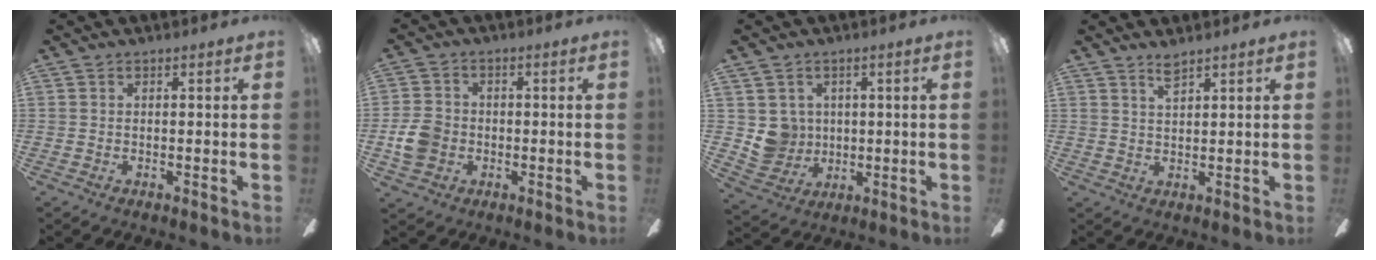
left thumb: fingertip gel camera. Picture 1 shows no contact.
{"total": 6.9, "force": [-1.1, 5.8, 3.5], "torque": [-0.074, 0.014, -0.020]}
{"total": 7.0, "force": [2.1, 6.7, 0.7], "torque": [-0.026, -0.010, 0.047]}
{"total": 3.3, "force": [2.8, 0.5, 1.7], "torque": [-0.040, -0.003, 0.049]}